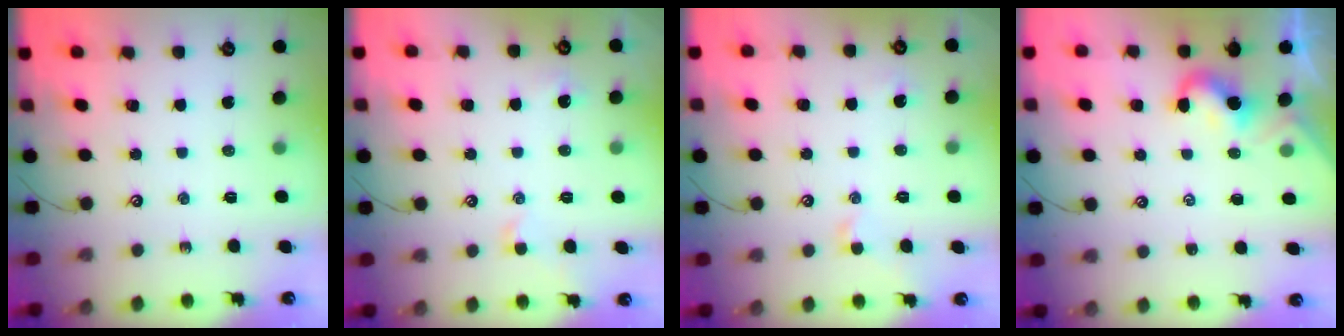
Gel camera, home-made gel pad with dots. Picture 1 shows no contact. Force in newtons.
{"total": 1.1, "press": 1.0, "slide": 0.5}
{"total": 1.6, "press": 1.5, "slide": 0.7}
{"total": 0.5, "press": 0.4, "slide": 0.3}